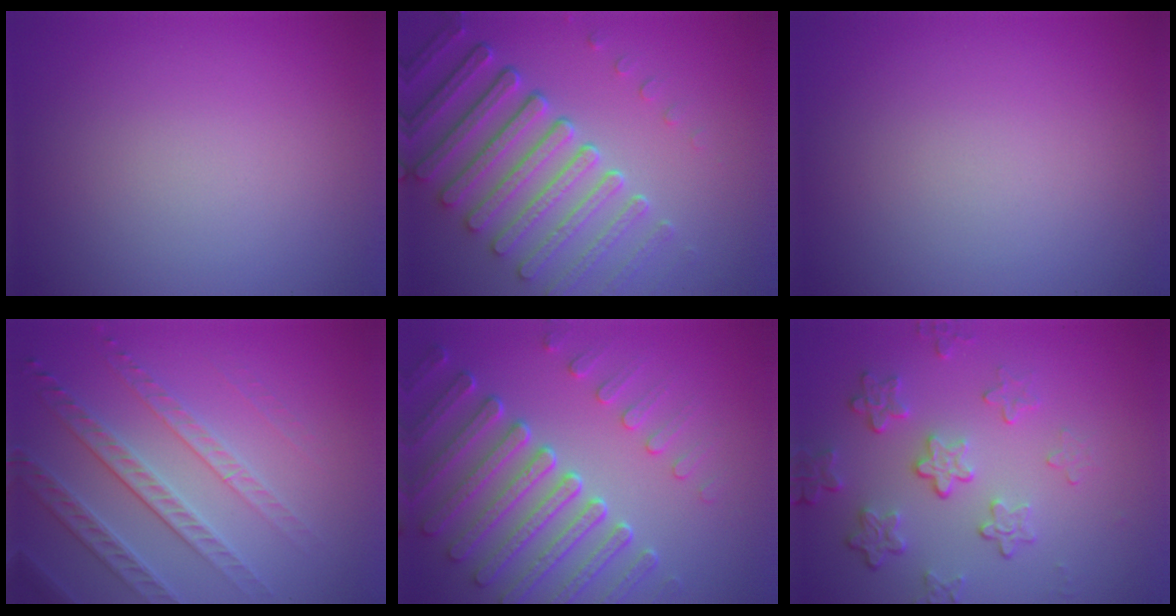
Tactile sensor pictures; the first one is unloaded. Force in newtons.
{"total": 7.6, "press": 5.7, "slide": 5.0}
{"total": 0.0}
{"total": 4.7, "press": 4.0, "slide": 2.4}
{"total": 7.3, "press": 5.7, "slide": 4.6}
{"total": 4.6, "press": 3.4, "slide": 3.1}